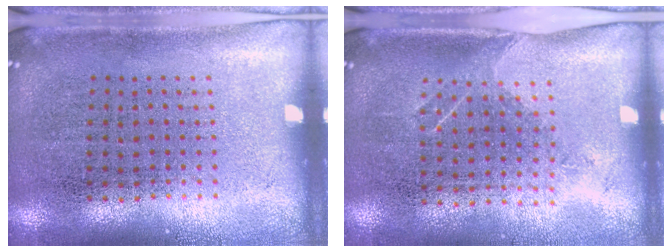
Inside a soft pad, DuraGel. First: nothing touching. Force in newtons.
{"total": 1.2, "press": 0.9, "slide": 0.7}